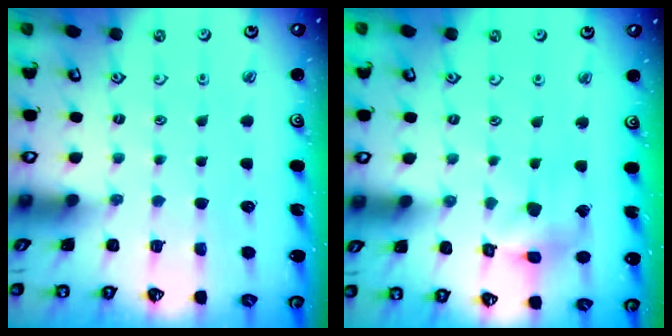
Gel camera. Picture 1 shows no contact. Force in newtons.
{"total": 11.5, "press": 11.4, "slide": 1.7}